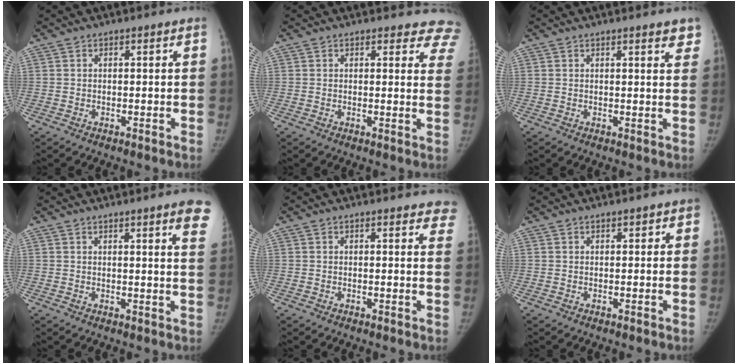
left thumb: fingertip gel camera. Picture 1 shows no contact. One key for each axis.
{"total": 8.6, "fx": 7.9, "fy": 3.5, "fz": 0.4, "tx": 0.056, "ty": -0.041, "tz": 0.046}
{"total": 3.2, "fx": 2.3, "fy": 0.9, "fz": 1.9, "tx": -0.006, "ty": -0.008, "tz": 0.023}
{"total": 7.1, "fx": 4.4, "fy": 0.8, "fz": 5.4, "tx": -0.048, "ty": -0.015, "tz": 0.043}
{"total": 4.9, "fx": 4.3, "fy": 1.8, "fz": 1.5, "tx": 0.016, "ty": -0.017, "tz": 0.028}
{"total": 1.2, "fx": 0.4, "fy": 0.9, "fz": 0.6, "tx": 0.011, "ty": 0.001, "tz": 0.001}